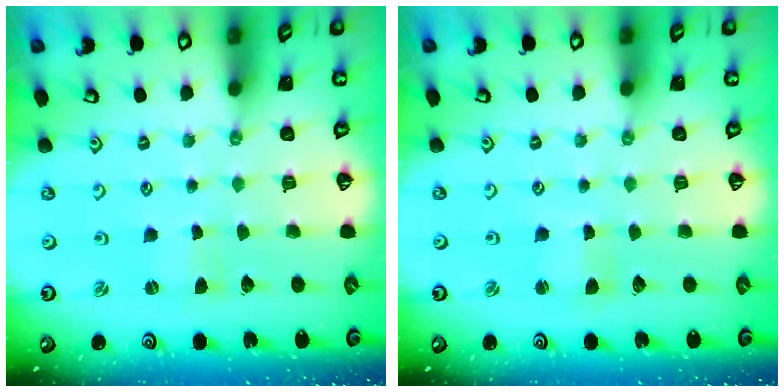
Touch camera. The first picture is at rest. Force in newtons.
{"total": 1.0, "press": 1.0, "slide": 0.2}